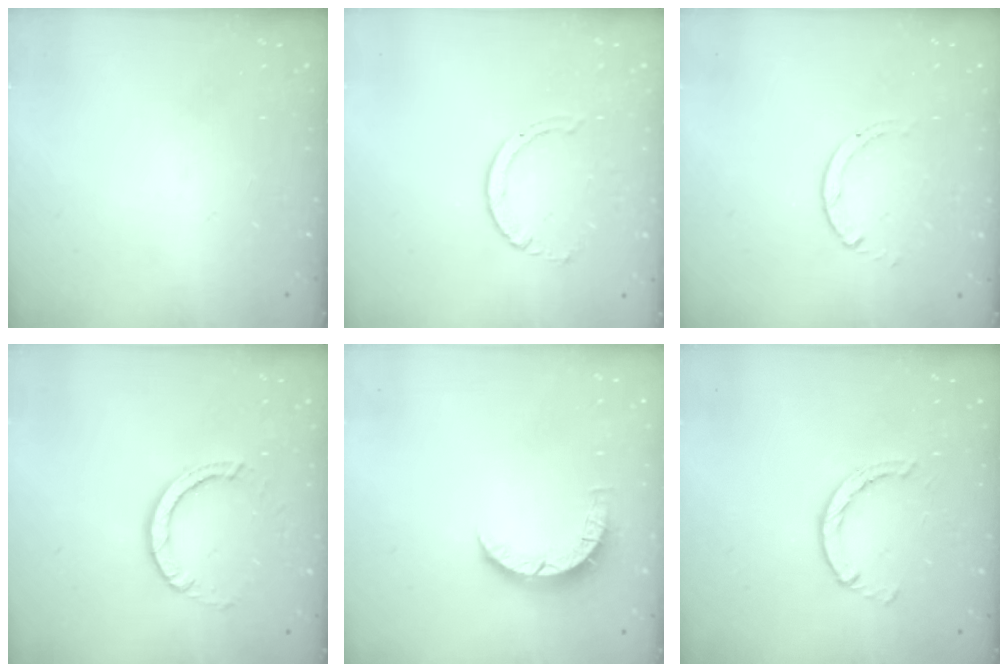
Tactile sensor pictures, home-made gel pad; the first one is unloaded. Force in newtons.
{"total": 2.9, "press": 2.9, "slide": 0.4}
{"total": 0.9, "press": 0.9, "slide": 0.1}
{"total": 4.5, "press": 4.5, "slide": 0.3}
{"total": 4.1, "press": 4.1, "slide": 0.4}
{"total": 2.4, "press": 2.4, "slide": 0.4}